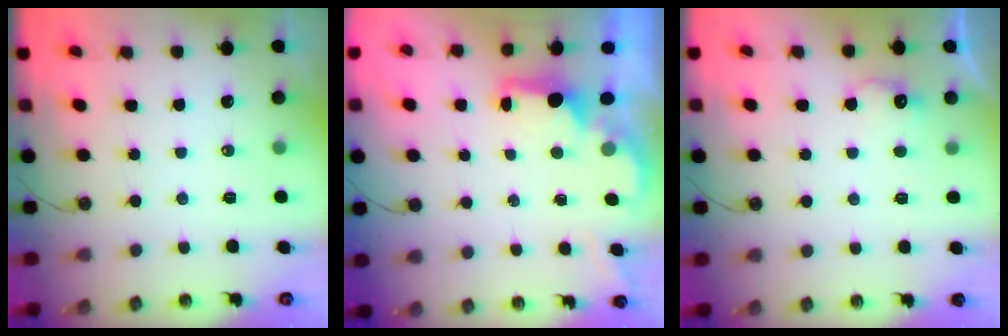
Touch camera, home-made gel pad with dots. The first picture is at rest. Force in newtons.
{"total": 1.9, "press": 1.7, "slide": 0.8}
{"total": 7.3, "press": 7.2, "slide": 1.2}